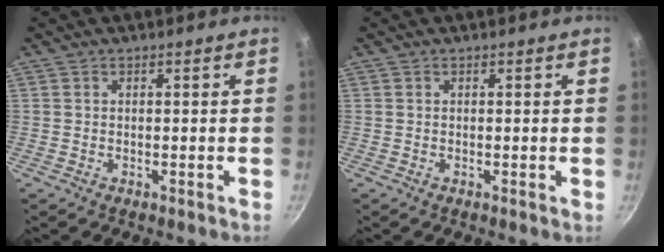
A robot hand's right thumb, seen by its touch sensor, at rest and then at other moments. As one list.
[{"total": 0.0}]